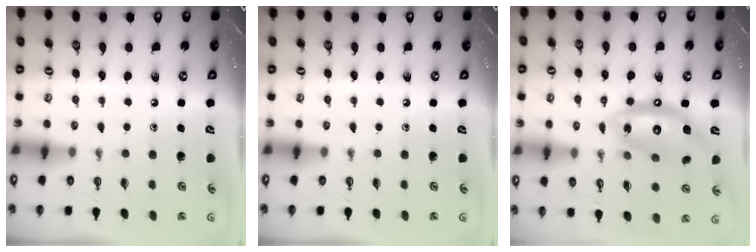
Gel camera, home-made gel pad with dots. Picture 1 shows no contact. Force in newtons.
{"total": 0.0}
{"total": 14.7, "press": 14.6, "slide": 1.7}